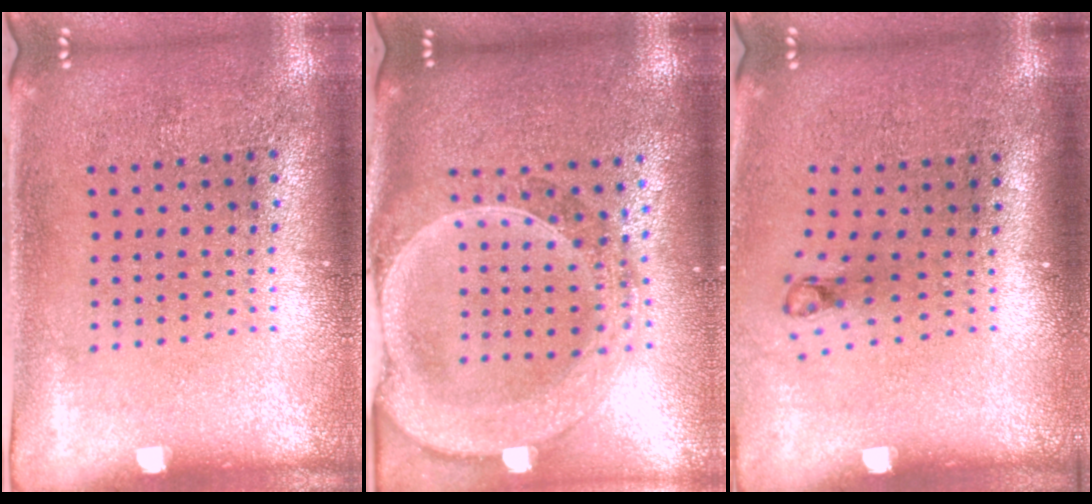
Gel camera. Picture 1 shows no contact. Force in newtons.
{"total": 2.8, "press": 2.4, "slide": 1.3}
{"total": 0.8, "press": 0.4, "slide": 0.7}